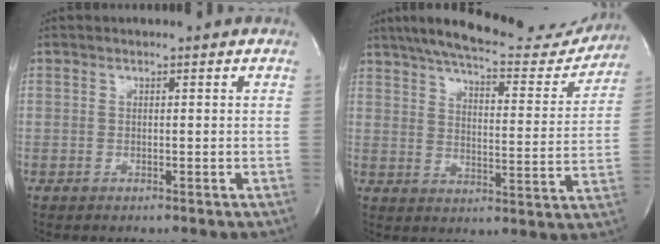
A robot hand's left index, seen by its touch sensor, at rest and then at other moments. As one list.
[{"total": 21.8, "force": [19.3, 4.6, 9.1], "torque": [-0.143, -0.018, 0.248]}]